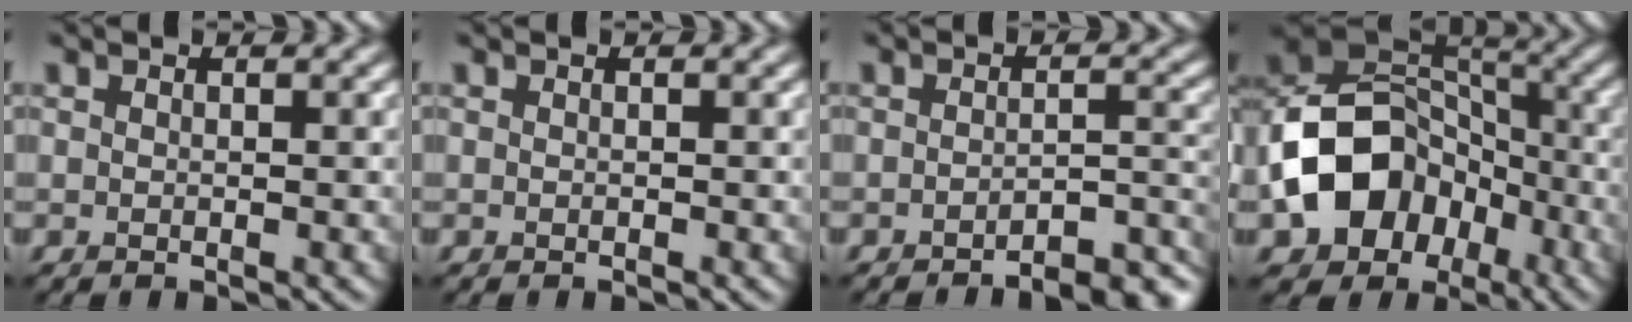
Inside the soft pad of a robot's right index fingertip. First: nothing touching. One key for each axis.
{"total": 0.0}
{"total": 5.5, "fx": -4.6, "fy": 1.2, "fz": 2.8, "tx": -0.023, "ty": 0.012, "tz": -0.059}
{"total": 11.9, "fx": -3.8, "fy": 9.1, "fz": 6.7, "tx": -0.123, "ty": 0.003, "tz": -0.081}